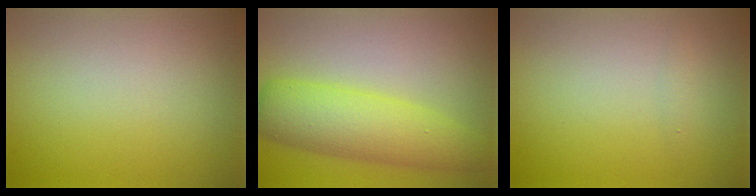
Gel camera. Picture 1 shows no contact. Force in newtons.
{"total": 6.2, "press": 6.2, "slide": 0.2}
{"total": 0.6, "press": 0.6, "slide": 0.1}